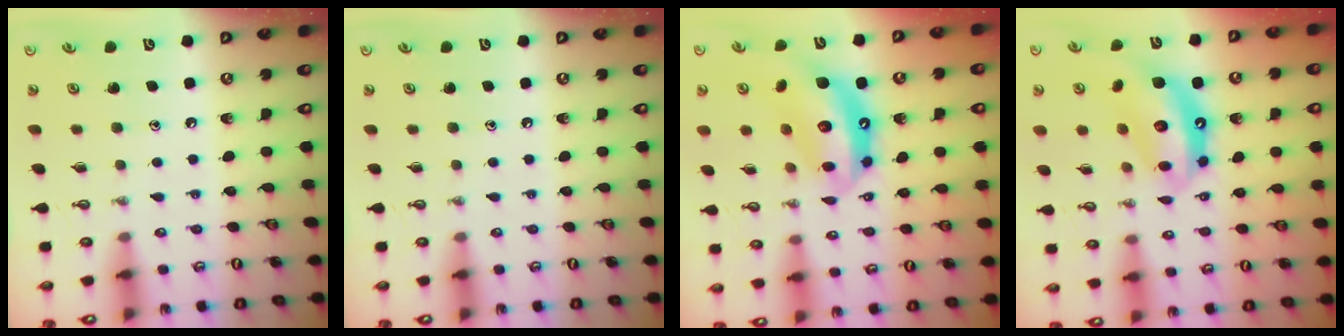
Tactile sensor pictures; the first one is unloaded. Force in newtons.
{"total": 0.0}
{"total": 13.6, "press": 13.5, "slide": 1.5}
{"total": 12.8, "press": 12.8, "slide": 1.1}